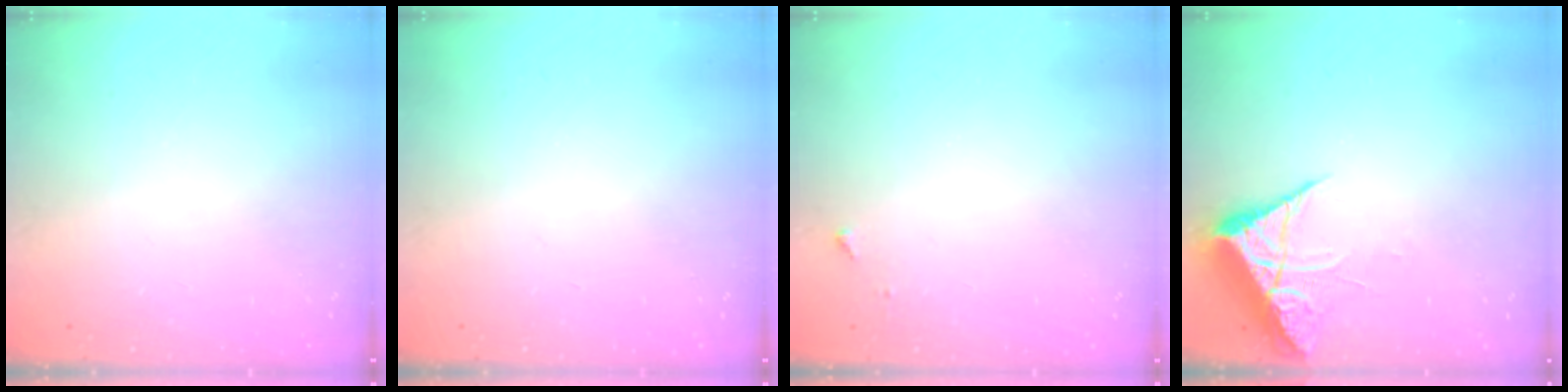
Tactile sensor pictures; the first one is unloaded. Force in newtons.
{"total": 0.0}
{"total": 3.5, "press": 3.5, "slide": 0.4}
{"total": 7.2, "press": 7.2, "slide": 0.8}